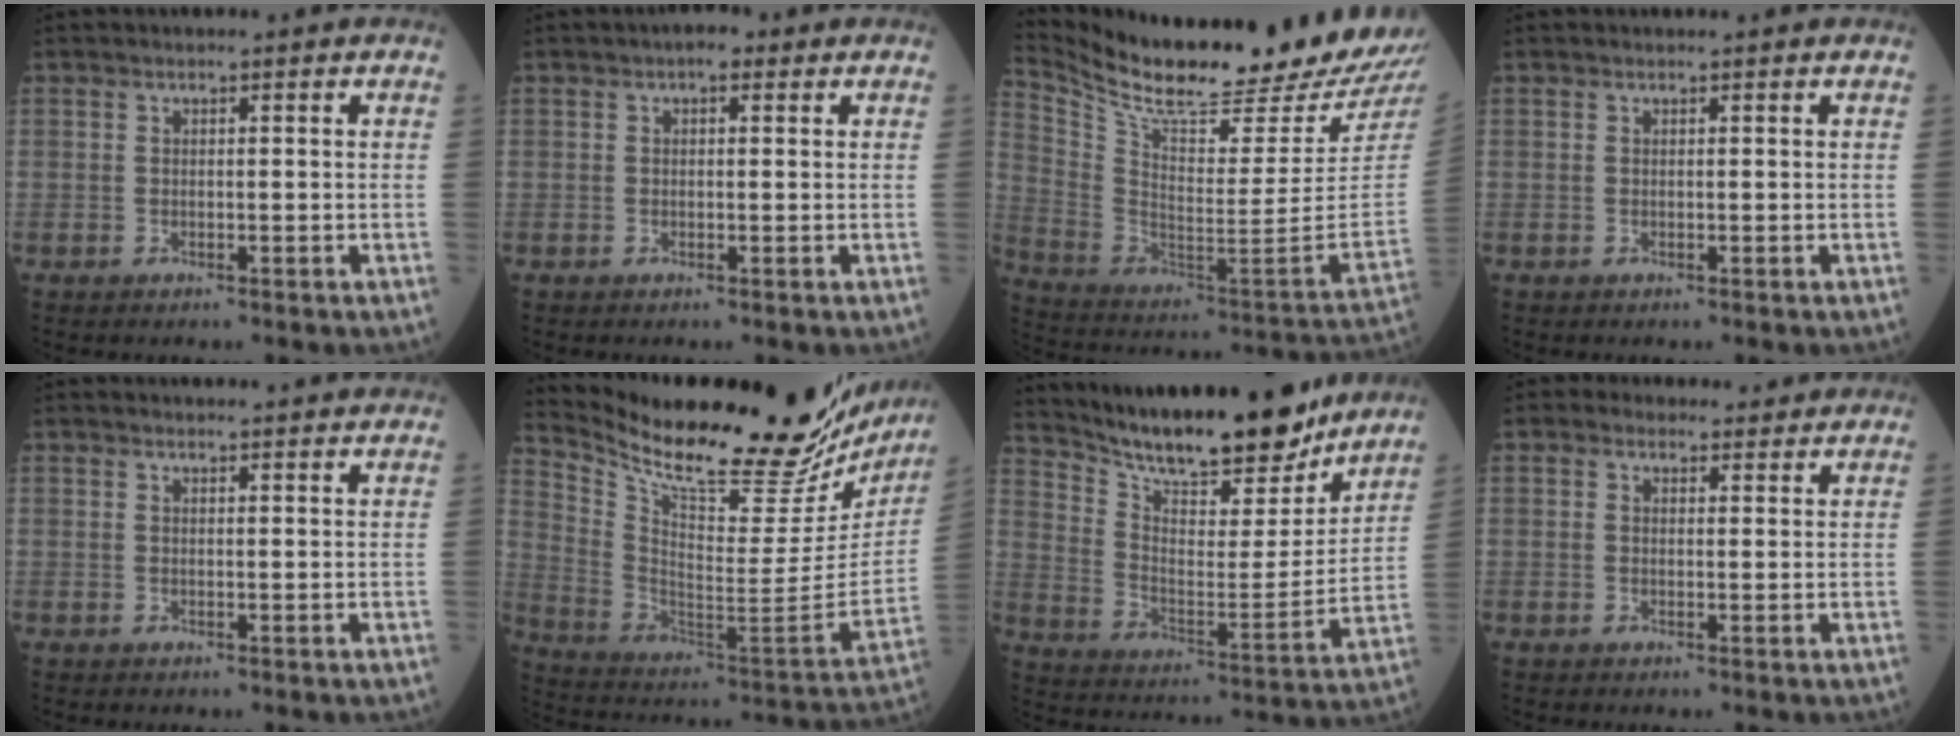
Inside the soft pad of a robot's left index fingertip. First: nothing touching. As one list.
[{"total": 2.1, "force": [1.1, 1.0, 1.5], "torque": [-0.017, 0.007, 0.008]}, {"total": 25.9, "force": [24.0, 0.2, 9.9], "torque": [-0.194, -0.109, 0.357]}, {"total": 1.0, "force": [0.9, 0.1, 0.2], "torque": [-0.006, 0.005, 0.010]}, {"total": 6.3, "force": [6.1, 0.7, 1.5], "torque": [-0.012, 0.014, 0.057]}, {"total": 30.7, "force": [26.5, 6.2, 14.1], "torque": [-0.245, -0.085, 0.371]}, {"total": 21.2, "force": [18.8, 4.1, 8.8], "torque": [-0.149, -0.022, 0.287]}, {"total": 4.1, "force": [3.6, 1.9, 0.2], "torque": [0.007, 0.006, 0.037]}]